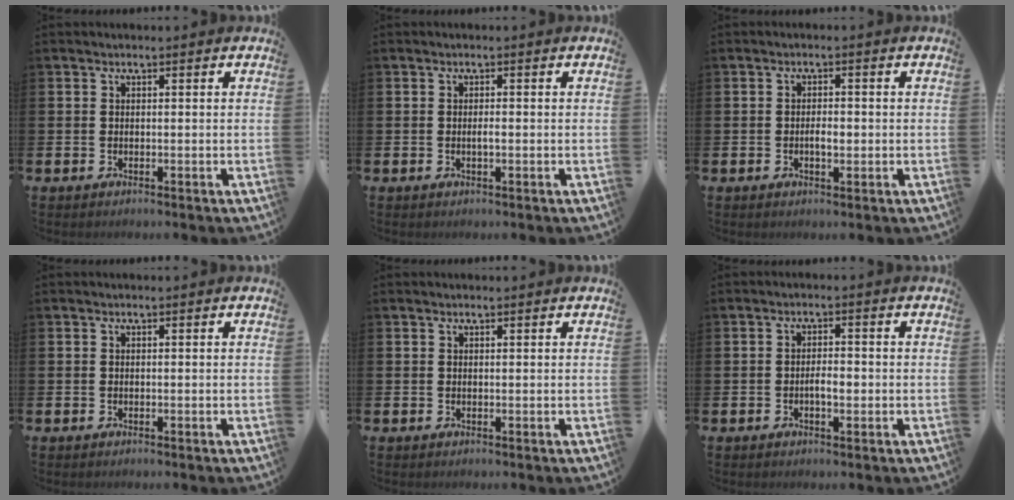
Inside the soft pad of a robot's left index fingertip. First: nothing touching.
{"total": 0.8, "force": [-0.1, 0.2, 0.8], "torque": [-0.016, -0.001, -0.001]}
{"total": 1.8, "force": [-0.2, 0.9, 1.6], "torque": [-0.014, -0.002, -0.008]}
{"total": 0.0}
{"total": 0.5, "force": [0.5, 0.1, 0.1], "torque": [0.003, -0.001, 0.008]}
{"total": 2.2, "force": [-0.4, 0.9, 1.9], "torque": [-0.021, -0.001, -0.012]}